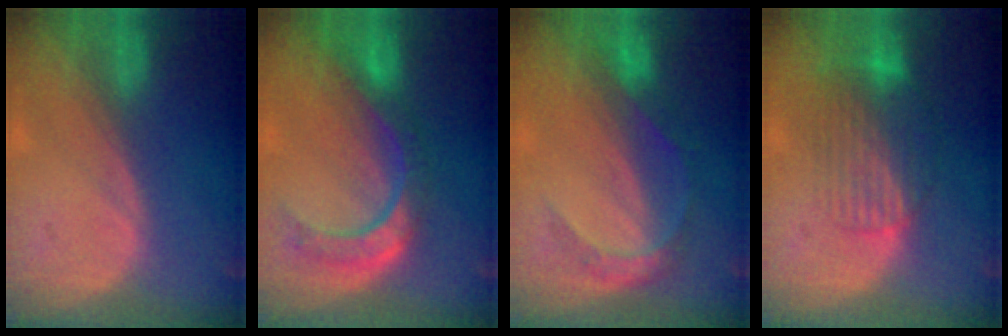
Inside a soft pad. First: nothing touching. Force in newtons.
{"total": 8.5, "press": 7.2, "slide": 4.6}
{"total": 4.8, "press": 4.7, "slide": 1.0}
{"total": 8.5, "press": 7.2, "slide": 4.5}